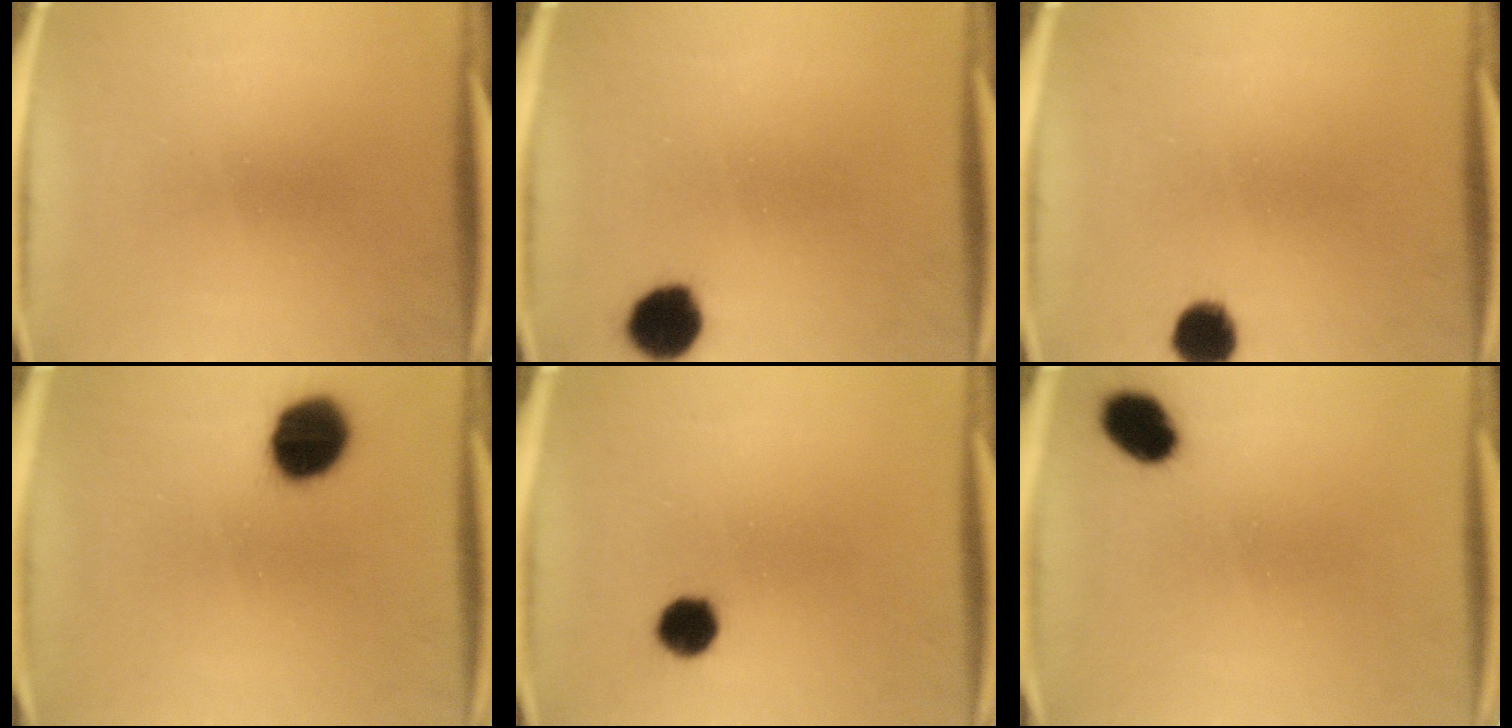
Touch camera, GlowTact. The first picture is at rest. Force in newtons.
{"total": 7.3}
{"total": 5.6}
{"total": 11.6}
{"total": 5.3}
{"total": 7.0}